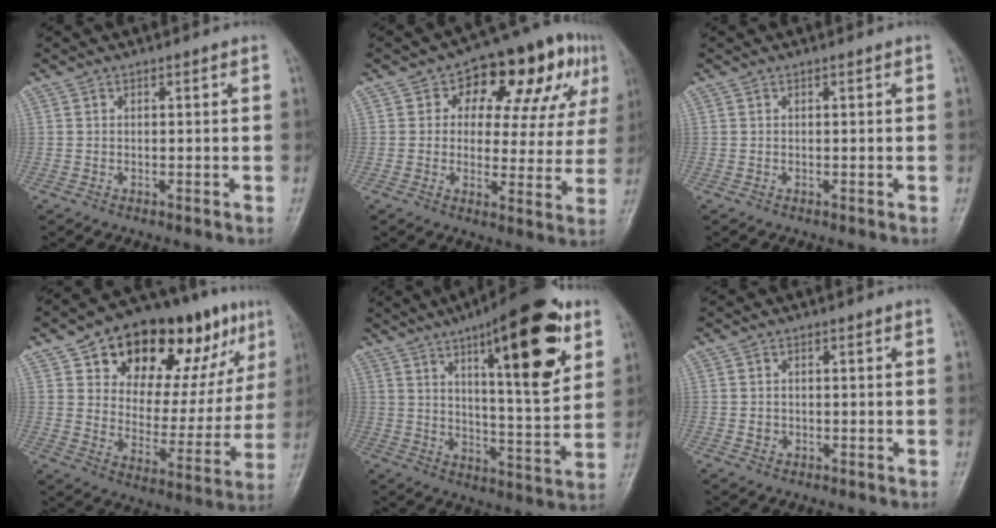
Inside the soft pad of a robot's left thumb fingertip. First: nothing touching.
{"total": 17.5, "force": [7.0, 10.0, 12.5], "torque": [-0.100, 0.014, 0.087]}
{"total": 0.0}
{"total": 26.4, "force": [13.3, 13.3, 18.5], "torque": [-0.221, -0.007, 0.206]}
{"total": 21.8, "force": [10.4, 6.0, 18.2], "torque": [-0.234, -0.040, 0.152]}
{"total": 1.2, "force": [-0.2, 1.1, 0.4], "torque": [-0.001, 0.003, -0.001]}